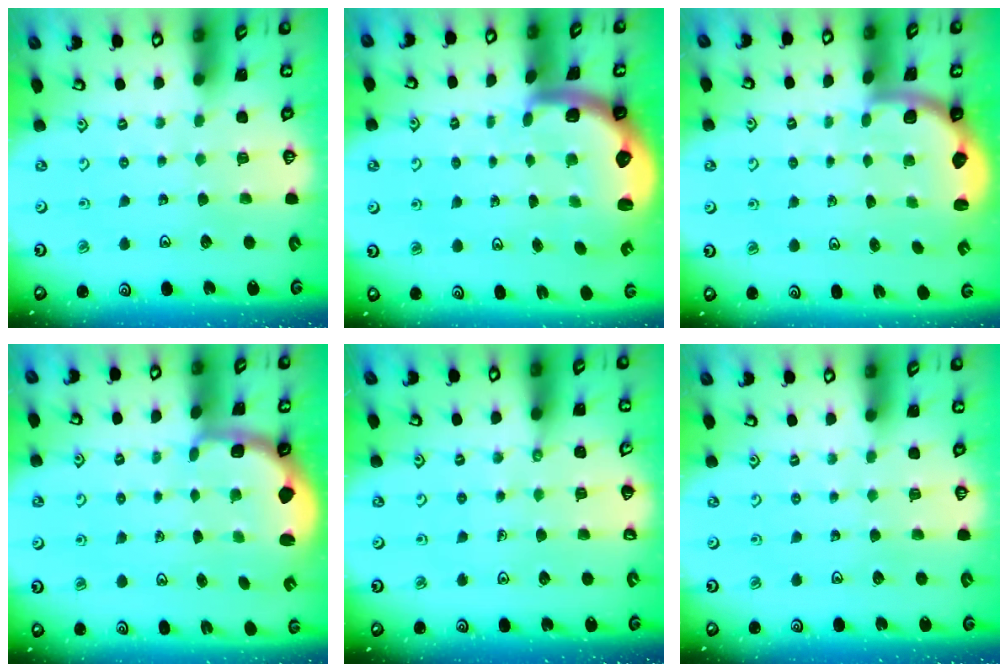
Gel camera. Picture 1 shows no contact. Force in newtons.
{"total": 2.8, "press": 2.5, "slide": 1.4}
{"total": 2.2, "press": 2.0, "slide": 1.1}
{"total": 2.5, "press": 1.2, "slide": 2.1}
{"total": 1.7, "press": 1.7, "slide": 0.2}
{"total": 0.0}